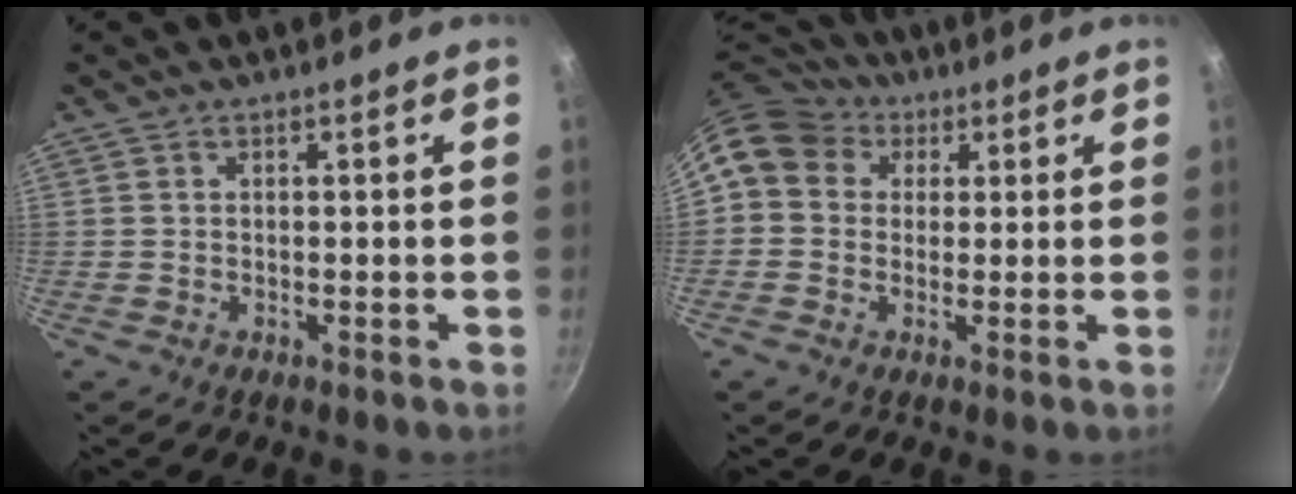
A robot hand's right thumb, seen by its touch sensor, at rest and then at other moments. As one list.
[{"total": 10.8, "force": [3.3, 9.1, 4.7], "torque": [-0.070, 0.019, 0.040]}]